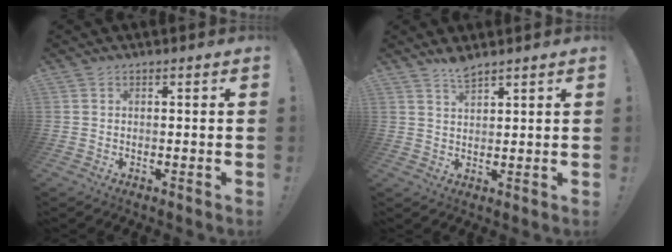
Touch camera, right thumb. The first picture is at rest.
{"total": 4.0, "force": [3.6, 0.7, 1.6], "torque": [-0.021, -0.025, 0.062]}